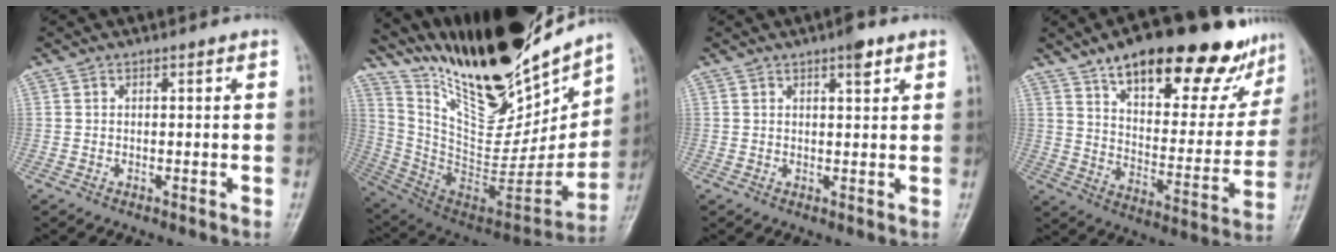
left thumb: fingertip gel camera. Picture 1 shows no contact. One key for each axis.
{"total": 31.0, "fx": 24.0, "fy": 9.9, "fz": 17.0, "tx": -0.247, "ty": -0.108, "tz": 0.407}
{"total": 2.9, "fx": 1.8, "fy": 0.8, "fz": 2.2, "tx": -0.025, "ty": -0.007, "tz": 0.023}
{"total": 26.9, "fx": 18.1, "fy": 10.6, "fz": 16.9, "tx": -0.196, "ty": -0.055, "tz": 0.263}